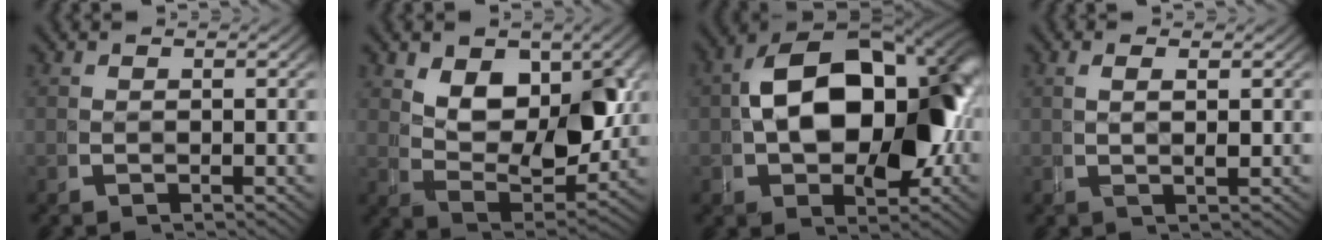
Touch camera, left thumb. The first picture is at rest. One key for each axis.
{"total": 7.7, "fx": 1.7, "fy": 4.5, "fz": 6.1, "tx": -0.118, "ty": -0.027, "tz": 0.041}
{"total": 19.6, "fx": 0.5, "fy": 12.3, "fz": 15.2, "tx": -0.235, "ty": -0.028, "tz": 0.021}
{"total": 0.9, "fx": 0.6, "fy": -0.2, "fz": 0.7, "tx": -0.014, "ty": 0.010, "tz": 0.011}